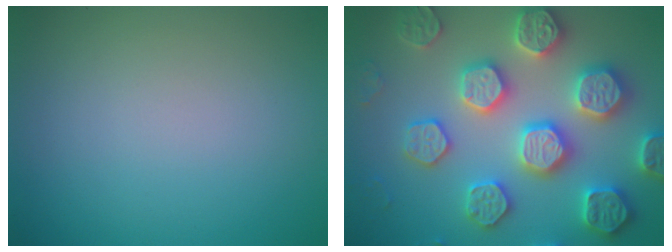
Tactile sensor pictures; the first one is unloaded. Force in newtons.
{"total": 7.9, "press": 7.7, "slide": 1.7}